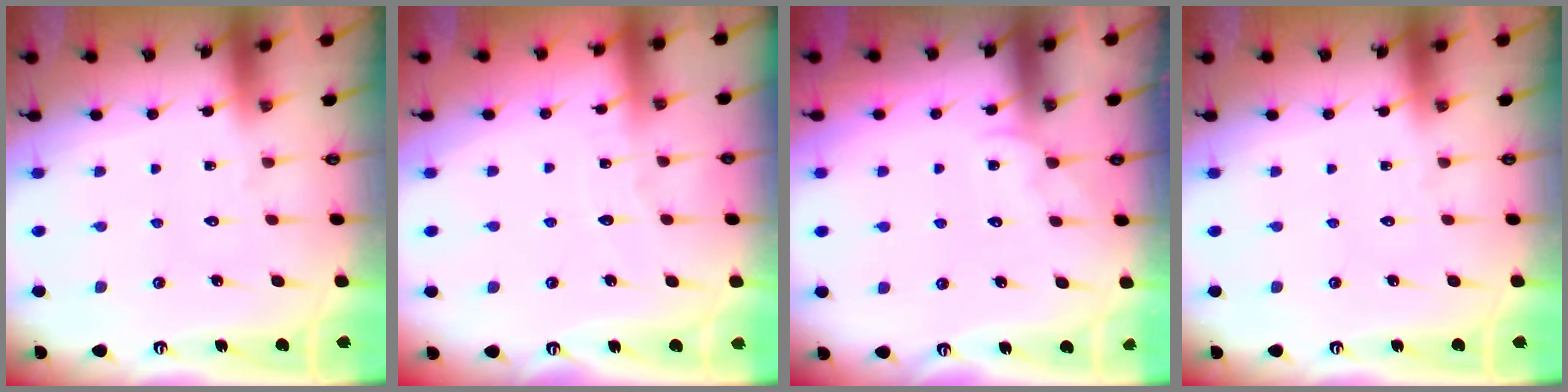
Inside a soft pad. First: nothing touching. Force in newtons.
{"total": 2.3, "press": 2.3, "slide": 0.1}
{"total": 2.5, "press": 2.5, "slide": 0.4}
{"total": 0.0}